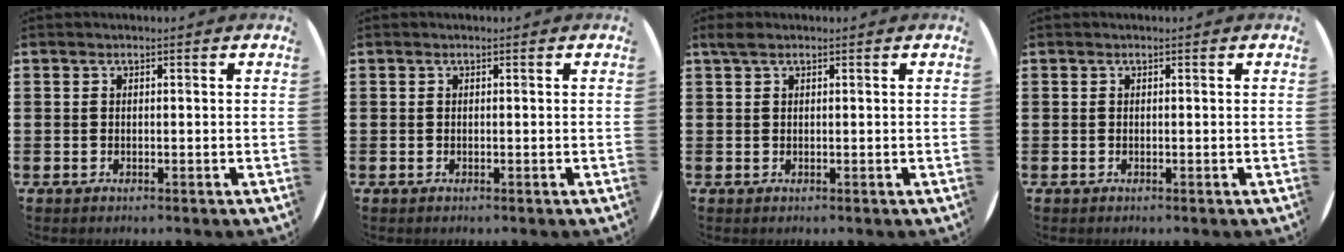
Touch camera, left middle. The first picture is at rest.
{"total": 0.0}
{"total": 1.0, "force": [0.8, 0.3, 0.5], "torque": [-0.010, 0.004, 0.014]}
{"total": 0.0}